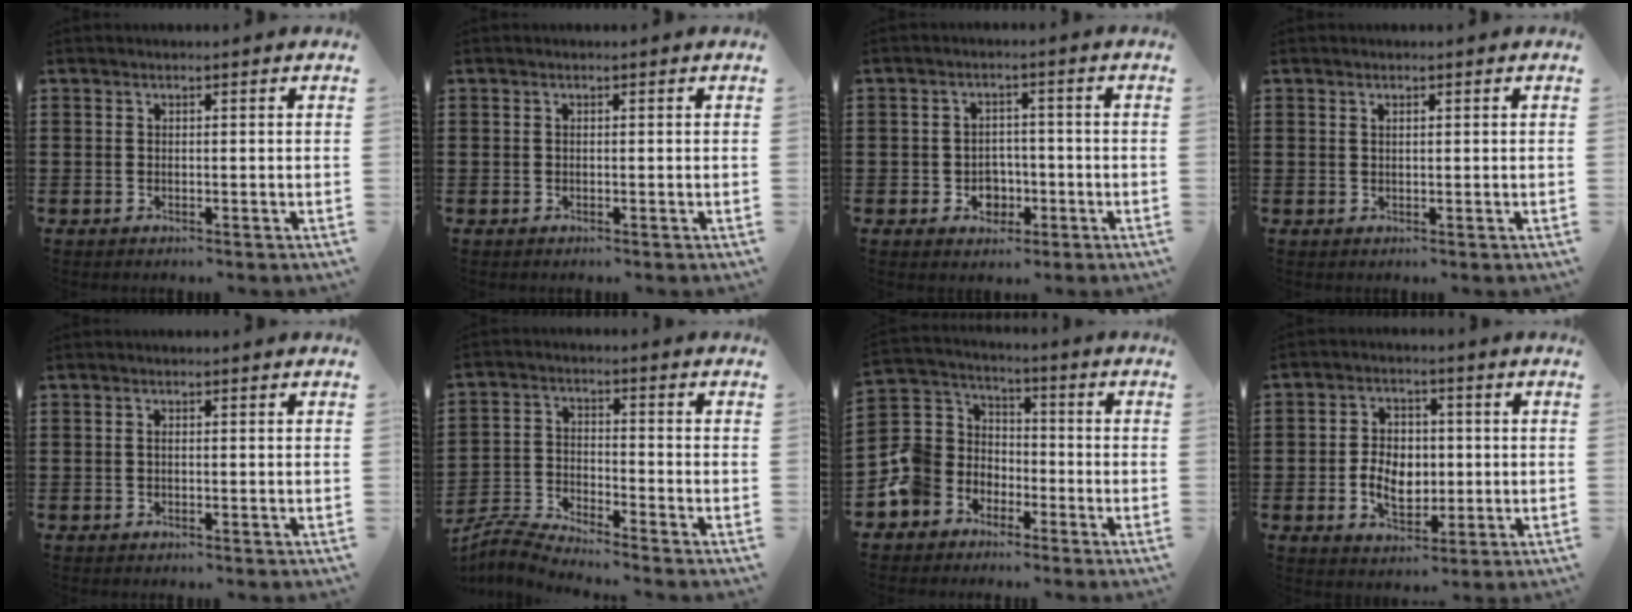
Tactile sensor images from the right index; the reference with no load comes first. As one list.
[{"total": 0.0}, {"total": 3.6, "force": [-1.3, 3.0, 1.5], "torque": [-0.027, 0.000, -0.028]}, {"total": 0.7, "force": [0.3, 0.3, 0.6], "torque": [-0.013, 0.002, 0.006]}, {"total": 0.6, "force": [-0.2, 0.2, 0.5], "torque": [-0.013, -0.003, -0.002]}, {"total": 4.8, "force": [-4.7, -0.1, 0.6], "torque": [-0.036, -0.007, -0.103]}, {"total": 7.8, "force": [-3.4, 7.0, 0.9], "torque": [-0.075, 0.006, -0.074]}, {"total": 6.0, "force": [-0.7, 4.3, 4.2], "torque": [-0.083, 0.005, -0.017]}]